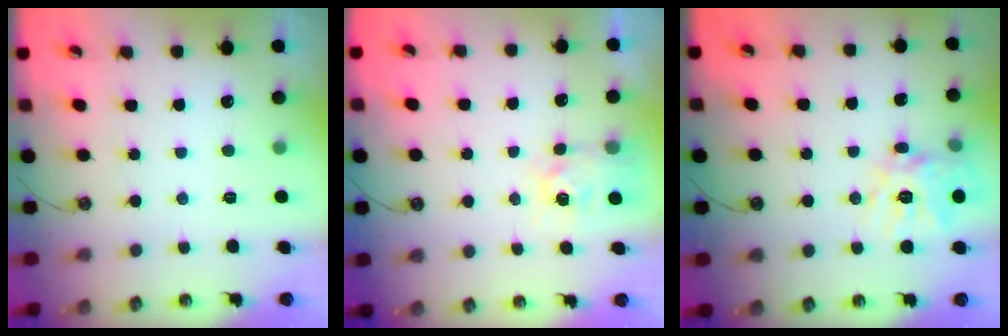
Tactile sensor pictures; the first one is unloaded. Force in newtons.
{"total": 5.0, "press": 5.0, "slide": 0.5}
{"total": 15.2, "press": 15.1, "slide": 1.5}